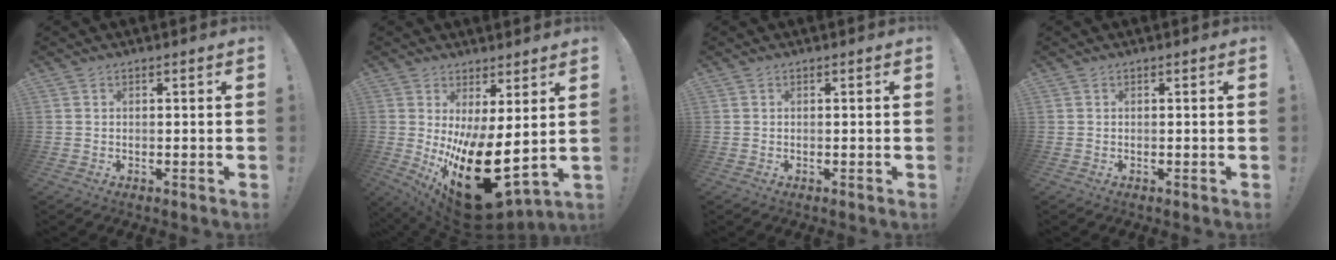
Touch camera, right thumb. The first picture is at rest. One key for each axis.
{"total": 20.4, "fx": -3.2, "fy": 8.7, "fz": 18.2, "tx": -0.266, "ty": -0.012, "tz": -0.025}
{"total": 0.0}
{"total": 0.0}